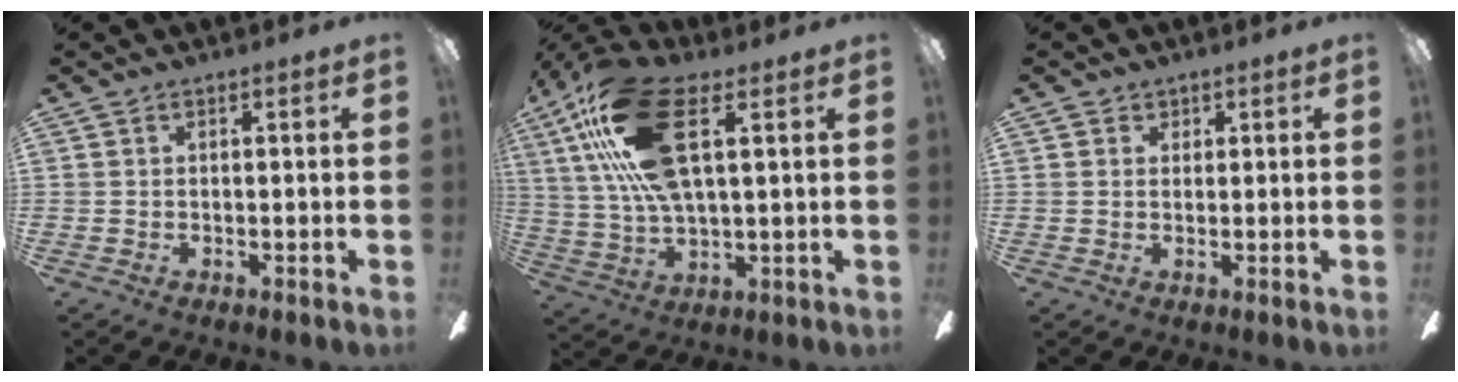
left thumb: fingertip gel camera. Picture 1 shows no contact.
{"total": 21.8, "force": [9.0, 9.1, 17.6], "torque": [-0.384, -0.015, 0.151]}
{"total": 1.5, "force": [0.8, 1.2, 0.1], "torque": [0.004, 0.001, 0.013]}